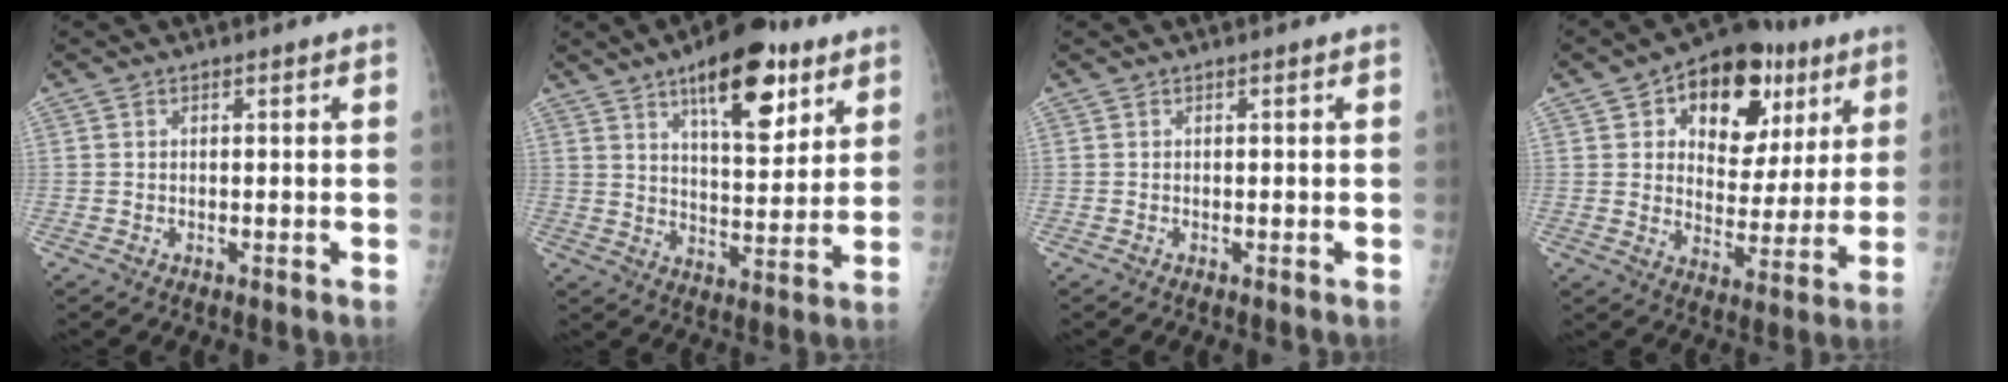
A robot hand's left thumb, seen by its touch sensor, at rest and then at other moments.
{"total": 16.3, "force": [9.1, 6.5, 11.8], "torque": [-0.137, -0.041, 0.137]}
{"total": 0.0}
{"total": 19.6, "force": [8.7, 12.2, 12.6], "torque": [-0.122, -0.010, 0.127]}